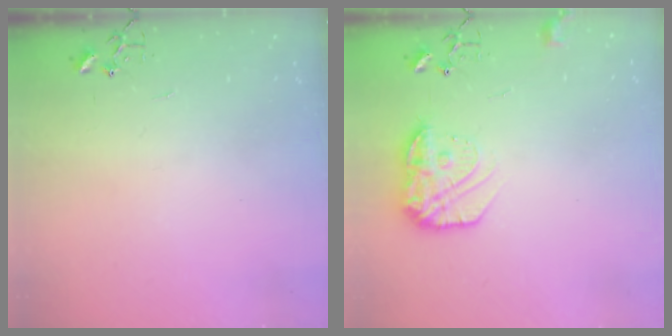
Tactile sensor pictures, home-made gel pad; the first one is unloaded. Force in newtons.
{"total": 13.9, "press": 13.9, "slide": 1.0}